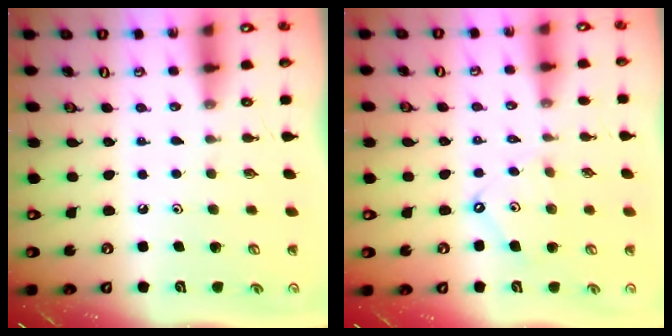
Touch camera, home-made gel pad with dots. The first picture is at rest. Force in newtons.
{"total": 7.2, "press": 7.2, "slide": 0.7}